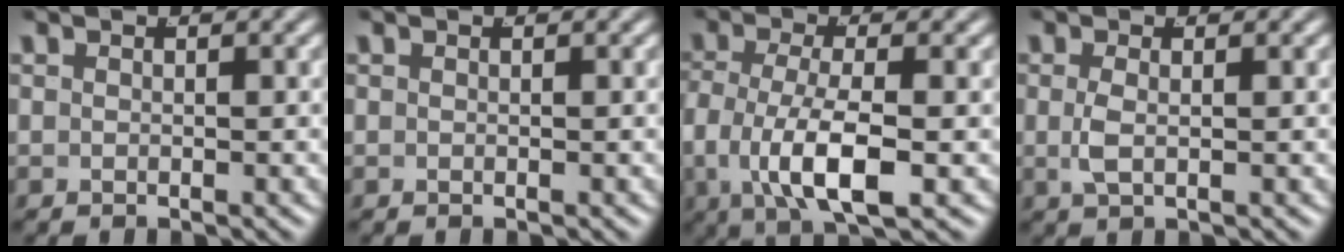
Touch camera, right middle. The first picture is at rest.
{"total": 0.0}
{"total": 6.8, "force": [-1.2, 3.5, 5.7], "torque": [-0.121, -0.020, -0.010]}
{"total": 1.4, "force": [0.1, 0.3, 1.4], "torque": [-0.039, -0.008, 0.008]}